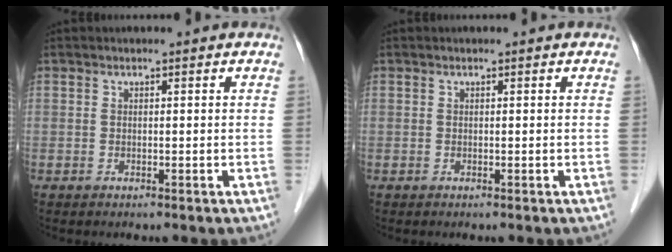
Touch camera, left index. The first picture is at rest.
{"total": 0.0}